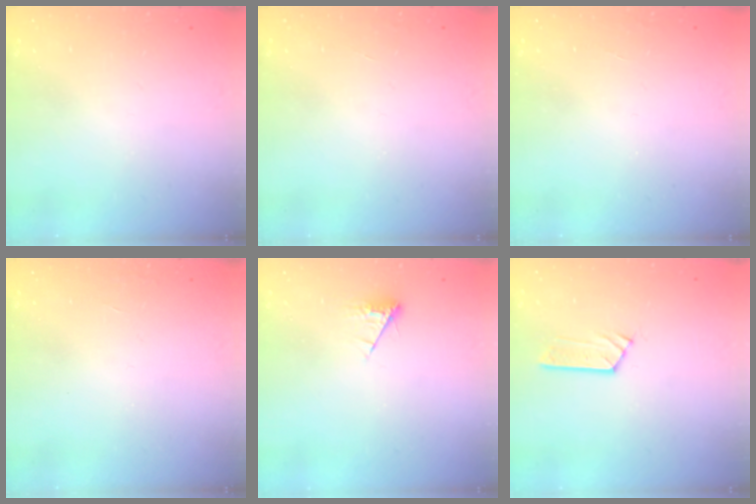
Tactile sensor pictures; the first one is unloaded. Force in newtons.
{"total": 0.0}
{"total": 0.0}
{"total": 0.0}
{"total": 4.7, "press": 4.7, "slide": 0.5}
{"total": 3.6, "press": 3.6, "slide": 0.3}